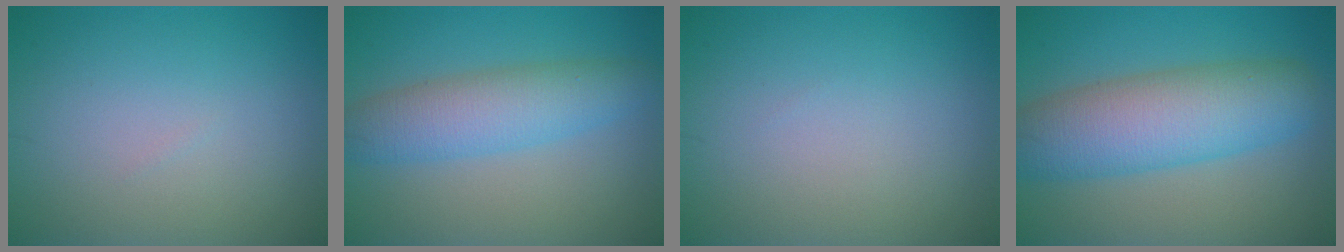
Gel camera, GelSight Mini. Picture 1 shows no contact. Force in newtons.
{"total": 5.2, "press": 5.2, "slide": 0.2}
{"total": 0.0}
{"total": 8.4, "press": 8.4, "slide": 0.2}